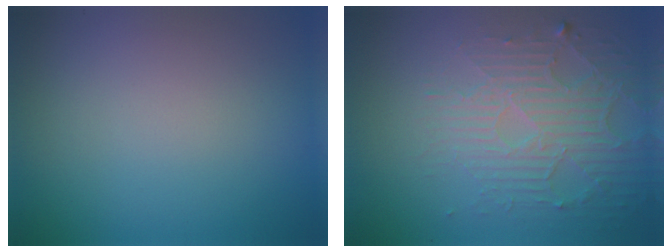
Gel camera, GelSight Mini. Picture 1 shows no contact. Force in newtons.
{"total": 5.1, "press": 3.5, "slide": 3.7}